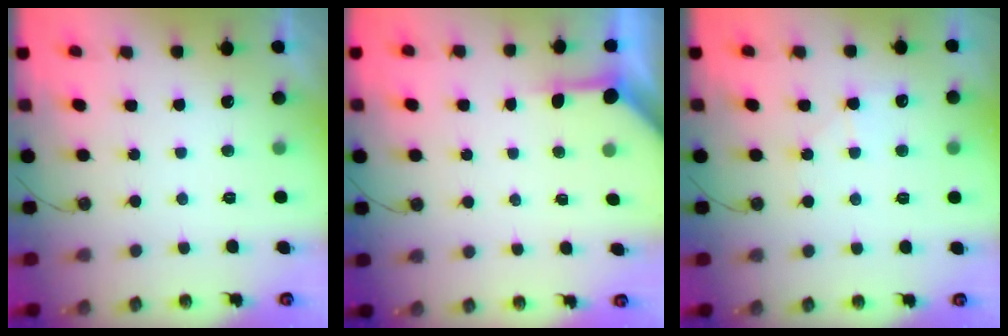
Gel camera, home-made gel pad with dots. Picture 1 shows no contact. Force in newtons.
{"total": 3.8, "press": 3.8, "slide": 0.2}
{"total": 6.8, "press": 6.7, "slide": 0.6}